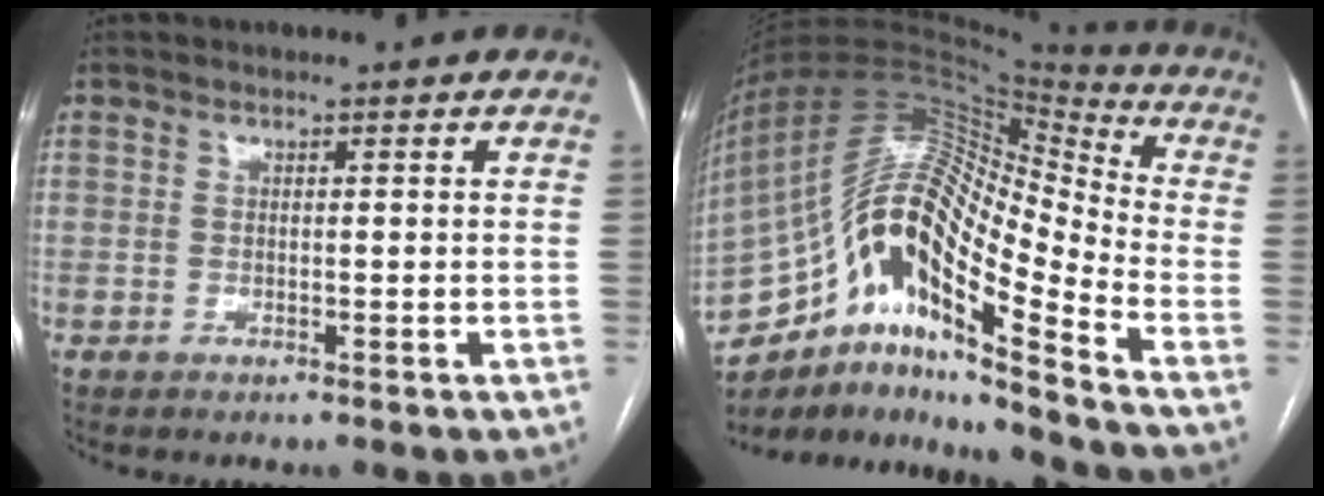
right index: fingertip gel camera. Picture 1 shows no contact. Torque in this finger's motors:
{"motor_torque": [1.47, -0.67, 0.90, 0.21]}